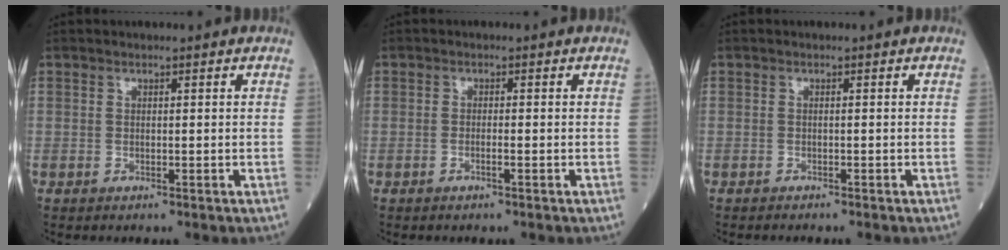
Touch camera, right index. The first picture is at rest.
{"total": 0.9, "force": [-0.5, 0.0, 0.8], "torque": [-0.015, 0.001, -0.009]}
{"total": 1.6, "force": [-1.5, 0.1, 0.6], "torque": [-0.011, -0.002, -0.018]}